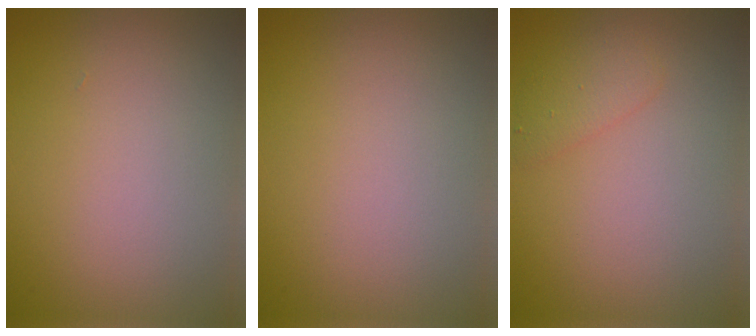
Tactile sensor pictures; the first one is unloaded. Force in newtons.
{"total": 0.0}
{"total": 1.7, "press": 1.7, "slide": 0.1}